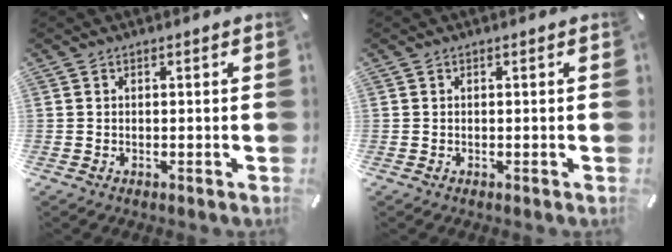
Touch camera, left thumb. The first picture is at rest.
{"total": 0.0}